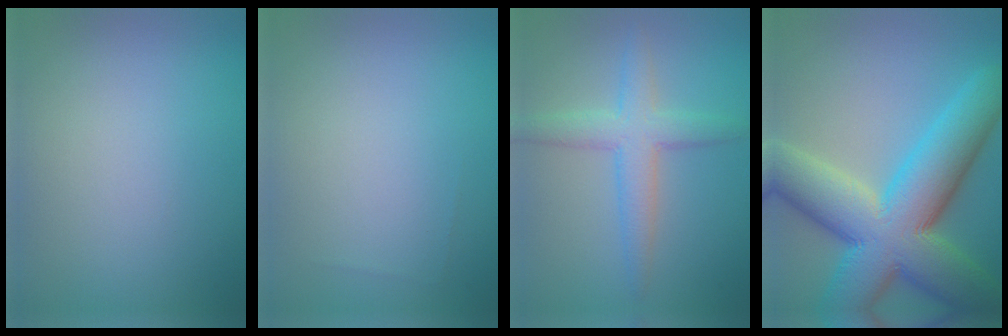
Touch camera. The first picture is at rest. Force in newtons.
{"total": 0.0}
{"total": 4.0, "press": 4.0, "slide": 0.1}
{"total": 14.0, "press": 14.0, "slide": 0.9}